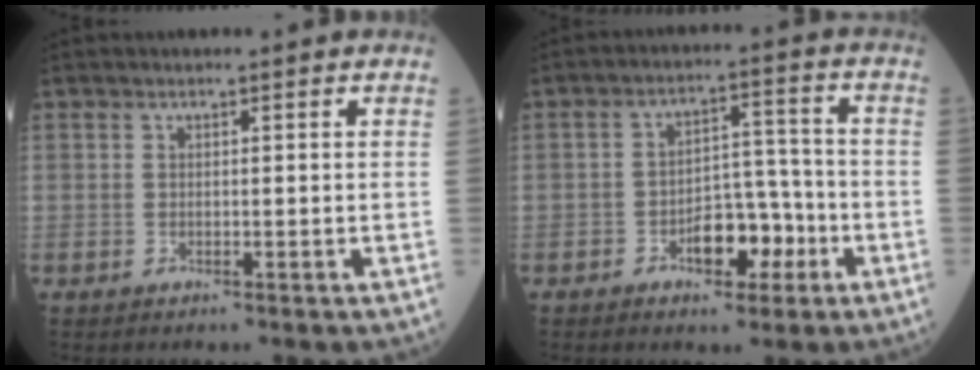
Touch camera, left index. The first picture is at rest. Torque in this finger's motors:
{"motor_torque": [0.30, 0.44, 0.12, 0.06]}